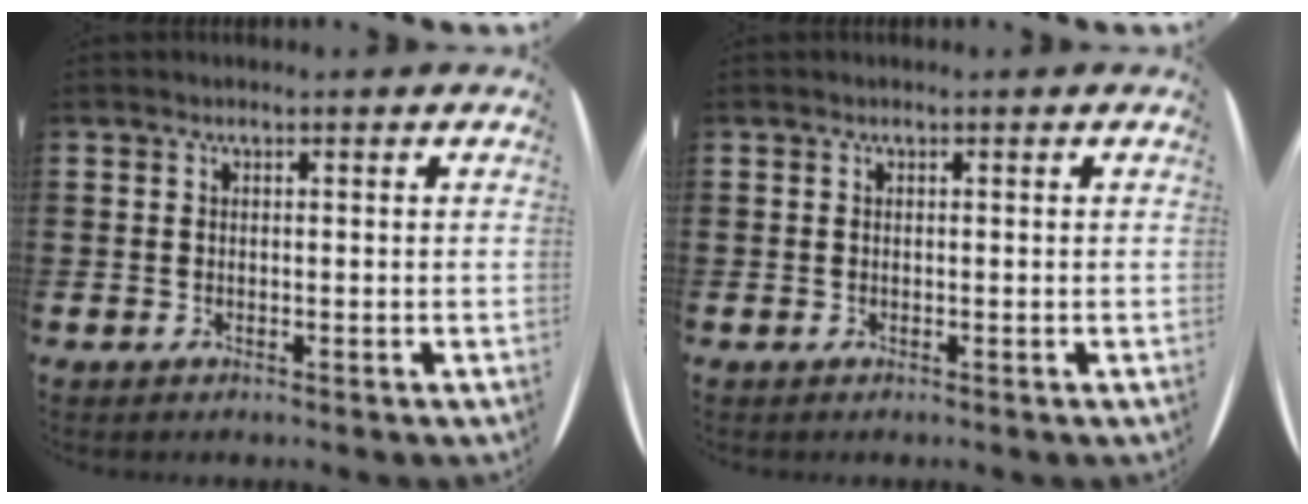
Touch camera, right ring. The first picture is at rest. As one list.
[{"total": 0.0}]